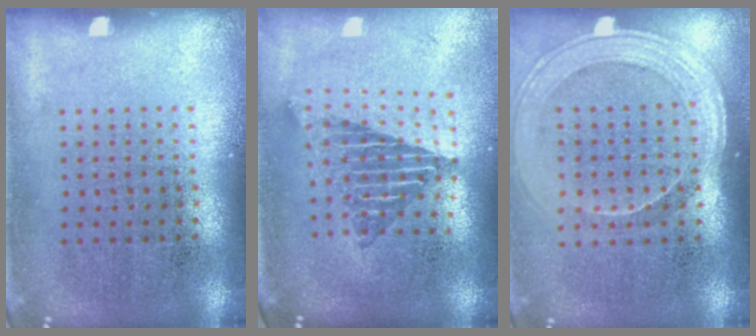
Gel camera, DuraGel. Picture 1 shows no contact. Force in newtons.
{"total": 1.9, "press": 1.5, "slide": 1.2}
{"total": 1.9, "press": 1.6, "slide": 1.0}